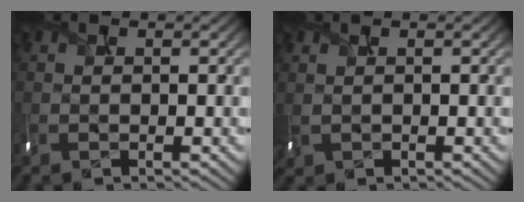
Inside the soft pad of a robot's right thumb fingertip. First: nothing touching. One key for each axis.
{"total": 1.4, "fx": 0.3, "fy": 0.8, "fz": 1.1, "tx": -0.033, "ty": -0.002, "tz": 0.012}